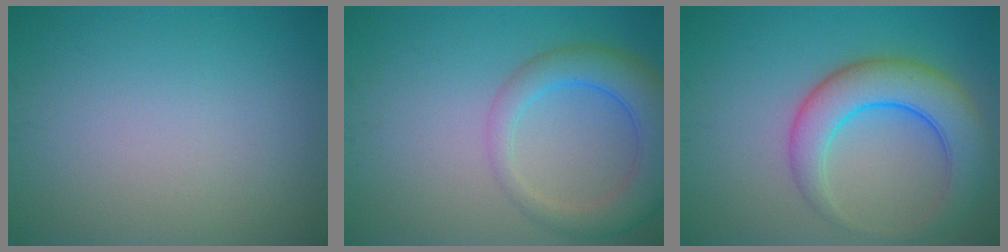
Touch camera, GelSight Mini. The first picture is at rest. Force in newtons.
{"total": 5.5, "press": 5.5, "slide": 0.3}
{"total": 6.5, "press": 6.5, "slide": 0.5}